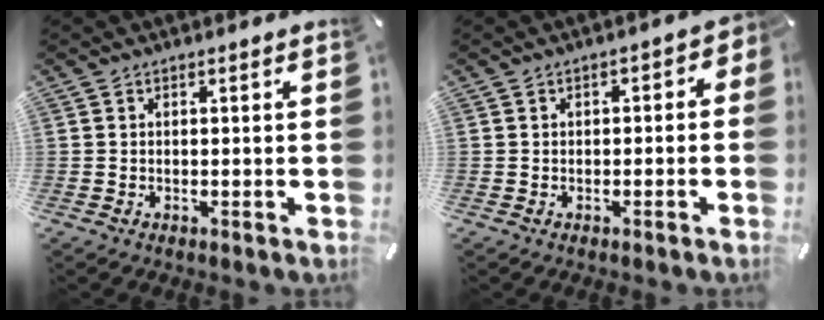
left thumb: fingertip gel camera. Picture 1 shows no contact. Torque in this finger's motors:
{"motor_torque": [0.30, 0.24, 0.25, 0.28, 0.06]}